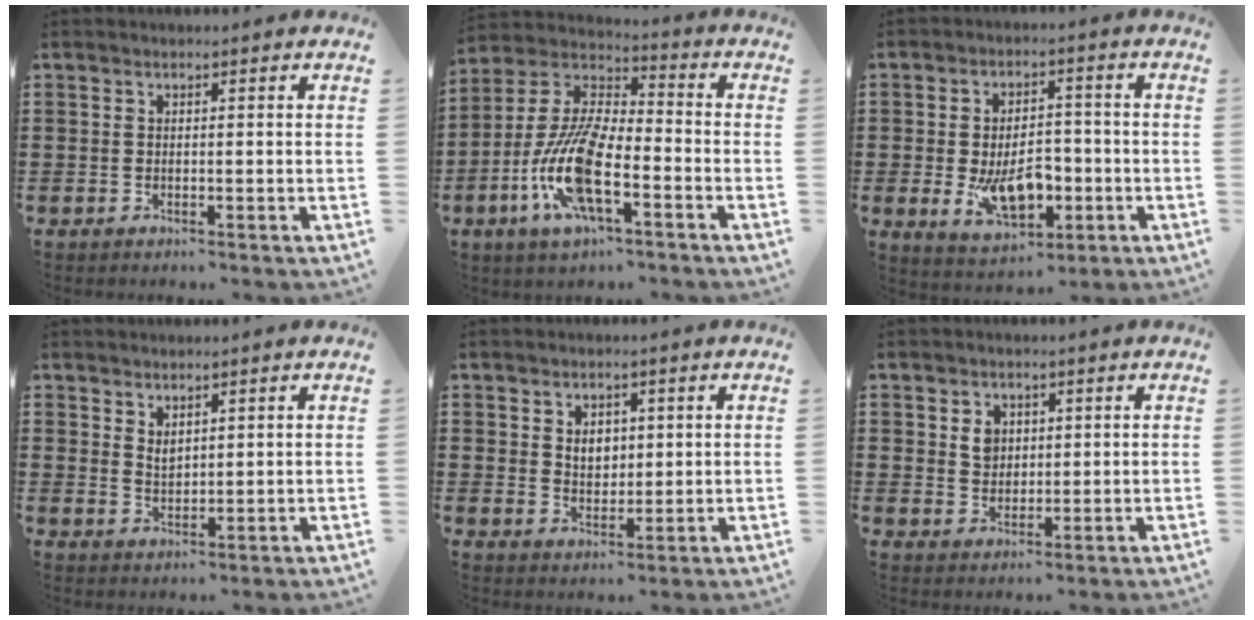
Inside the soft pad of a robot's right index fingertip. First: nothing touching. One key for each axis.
{"total": 13.4, "fx": -5.6, "fy": 4.4, "fz": 11.3, "tx": -0.269, "ty": -0.021, "tz": -0.113}
{"total": 9.0, "fx": -2.4, "fy": 4.9, "fz": 7.1, "tx": -0.114, "ty": -0.004, "tz": -0.042}
{"total": 2.1, "fx": 1.7, "fy": 0.9, "fz": 0.7, "tx": -0.017, "ty": 0.001, "tz": 0.033}
{"total": 3.2, "fx": 1.3, "fy": 2.5, "fz": 1.7, "tx": -0.033, "ty": 0.006, "tz": 0.020}
{"total": 3.0, "fx": 1.2, "fy": 2.3, "fz": 1.4, "tx": -0.027, "ty": 0.005, "tz": 0.020}